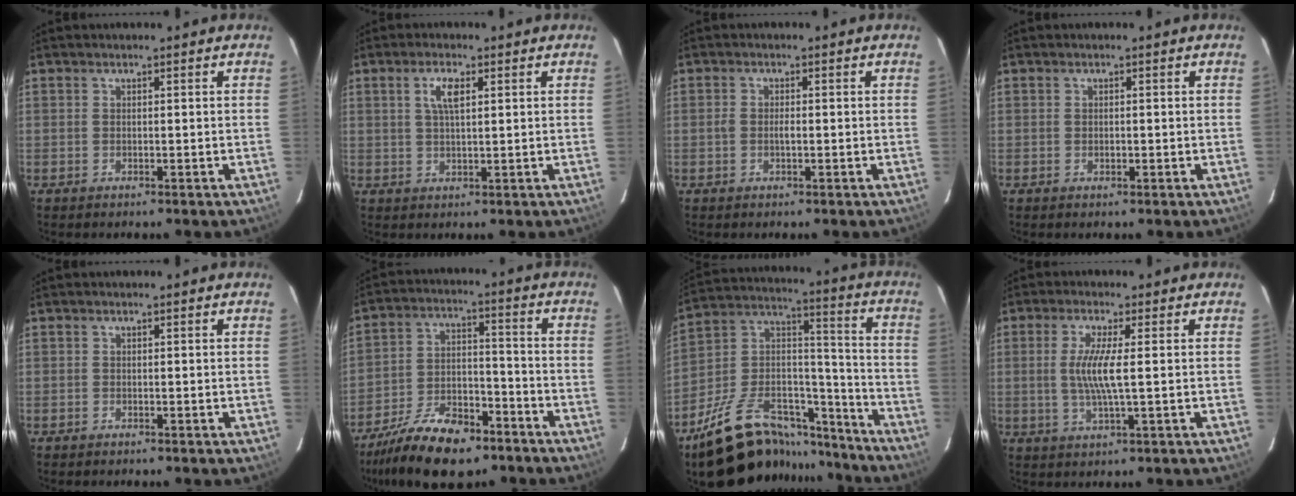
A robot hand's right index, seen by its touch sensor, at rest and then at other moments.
{"total": 4.0, "force": [1.4, 1.3, 3.4], "torque": [-0.065, 0.006, 0.026]}
{"total": 1.7, "force": [-0.4, 0.8, 1.4], "torque": [-0.029, 0.002, -0.009]}
{"total": 0.8, "force": [-0.2, 0.6, 0.4], "torque": [-0.005, 0.000, -0.001]}
{"total": 0.0}
{"total": 16.7, "force": [-12.2, 6.9, 9.2], "torque": [-0.190, -0.011, -0.207]}
{"total": 26.0, "force": [-19.3, 11.6, 13.1], "torque": [-0.241, 0.056, -0.284]}
{"total": 6.1, "force": [0.2, 0.1, 6.1], "torque": [-0.122, -0.006, 0.004]}